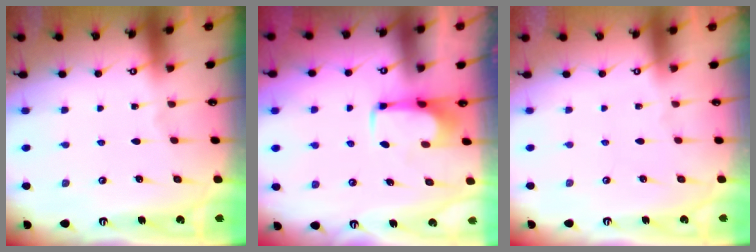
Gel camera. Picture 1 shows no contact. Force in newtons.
{"total": 2.1, "press": 2.1, "slide": 0.4}
{"total": 1.5, "press": 1.4, "slide": 0.6}